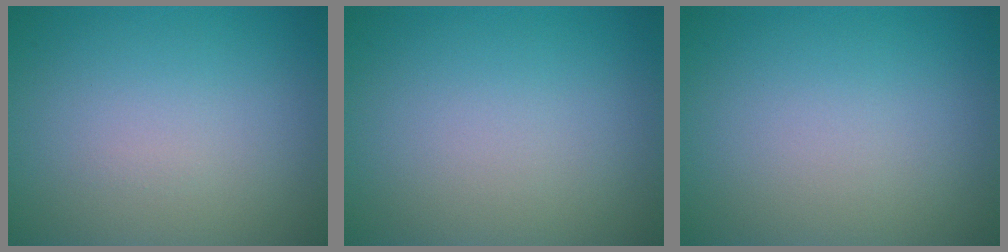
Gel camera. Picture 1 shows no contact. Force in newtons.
{"total": 0.0}
{"total": 0.0}